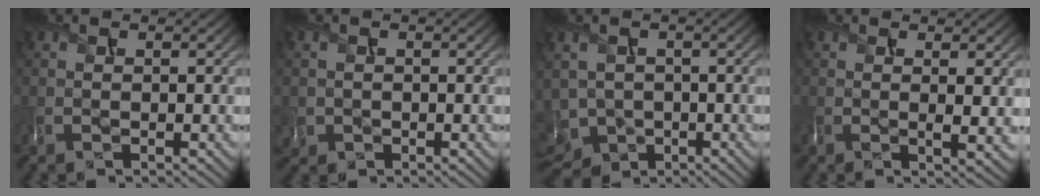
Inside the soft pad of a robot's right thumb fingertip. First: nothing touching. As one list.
[{"total": 1.4, "force": [-0.5, 1.2, -0.6], "torque": [0.010, -0.008, -0.007]}, {"total": 5.0, "force": [-1.6, 4.2, 2.3], "torque": [-0.077, -0.019, -0.027]}, {"total": 3.6, "force": [0.5, 0.8, 3.5], "torque": [-0.056, -0.004, 0.010]}]